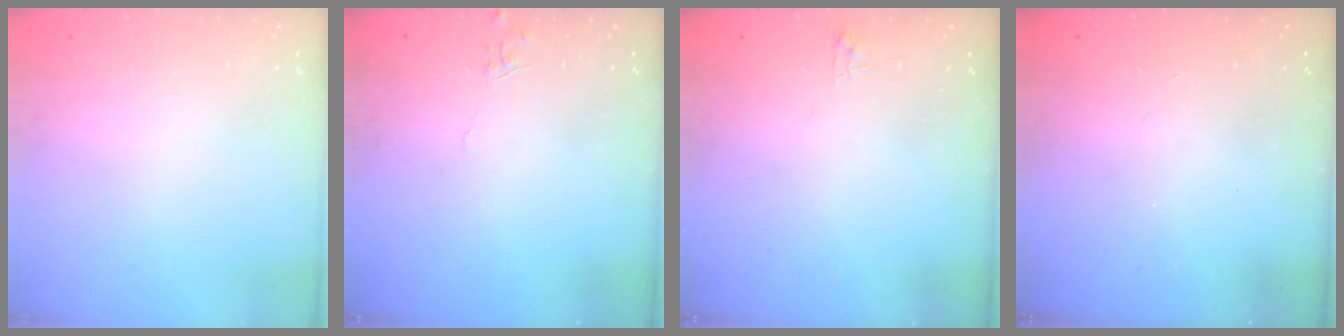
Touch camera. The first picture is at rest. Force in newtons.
{"total": 5.2, "press": 5.2, "slide": 0.5}
{"total": 3.4, "press": 3.4, "slide": 0.5}
{"total": 0.0}